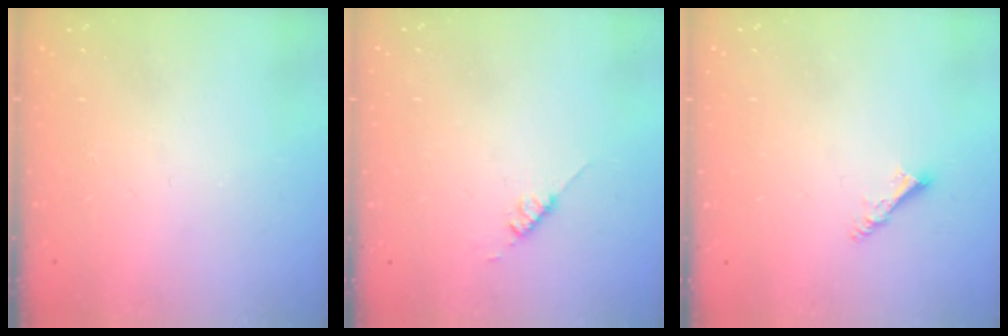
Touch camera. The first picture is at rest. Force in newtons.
{"total": 2.6, "press": 2.6, "slide": 0.3}
{"total": 3.9, "press": 3.9, "slide": 0.3}